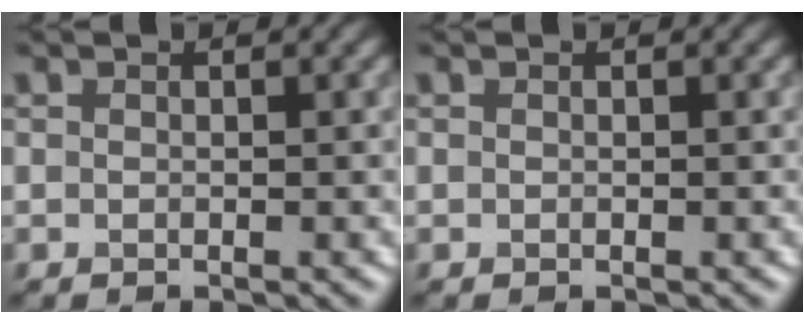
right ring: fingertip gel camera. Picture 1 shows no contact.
{"total": 0.0}